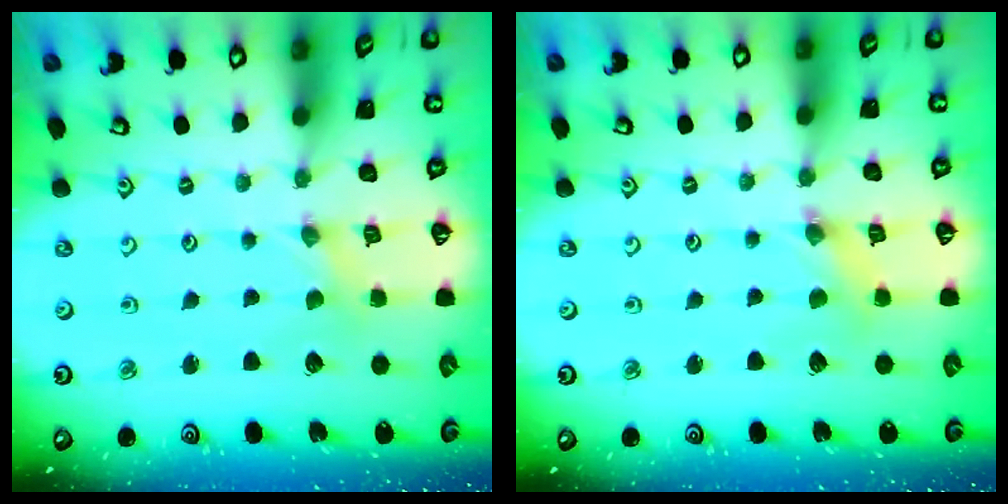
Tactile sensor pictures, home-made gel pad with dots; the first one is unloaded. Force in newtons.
{"total": 1.8, "press": 1.8, "slide": 0.3}